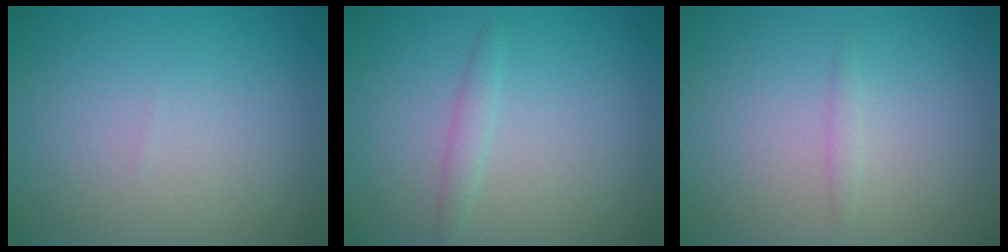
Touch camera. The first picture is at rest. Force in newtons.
{"total": 1.2, "press": 1.2, "slide": 0.0}
{"total": 0.7, "press": 0.7, "slide": 0.1}